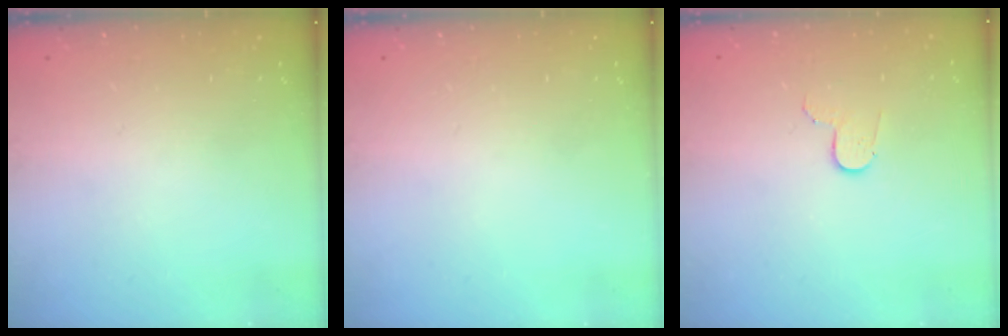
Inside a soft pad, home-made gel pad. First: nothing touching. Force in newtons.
{"total": 0.0}
{"total": 3.3, "press": 3.3, "slide": 0.3}